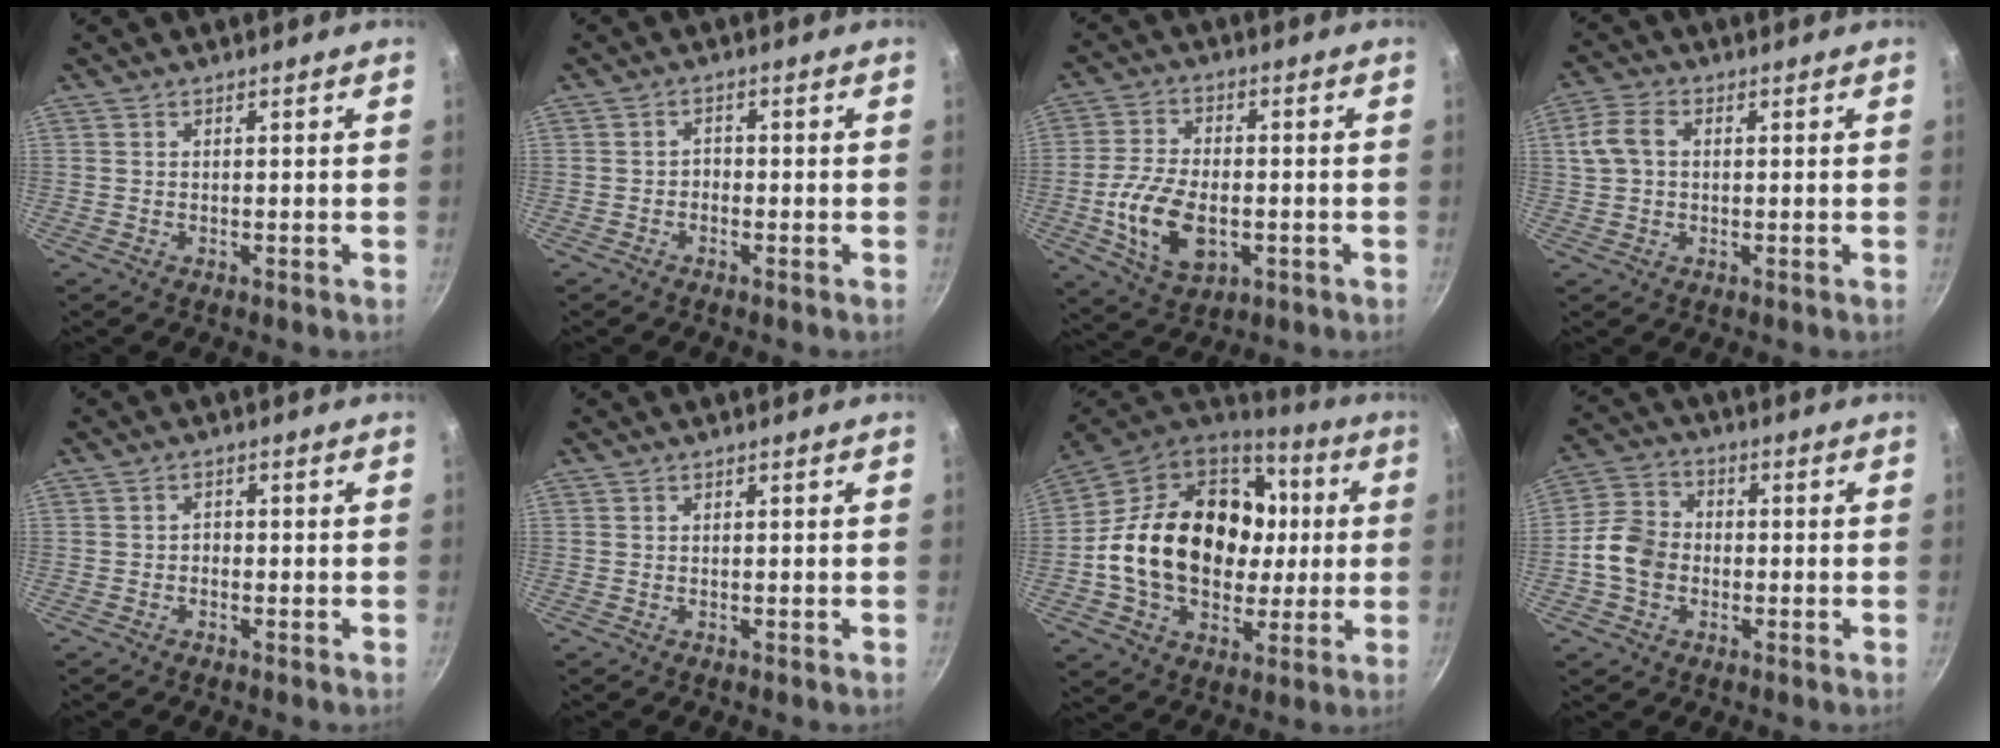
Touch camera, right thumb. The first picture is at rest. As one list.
[{"total": 1.4, "force": [-0.9, 1.0, 0.6], "torque": [-0.003, 0.011, -0.017]}, {"total": 12.5, "force": [-2.7, 7.4, 9.7], "torque": [-0.180, 0.011, -0.045]}, {"total": 5.7, "force": [0.9, 4.0, 3.9], "torque": [-0.077, 0.013, 0.011]}, {"total": 1.2, "force": [-0.7, 0.8, 0.4], "torque": [-0.003, 0.007, -0.013]}, {"total": 0.0}, {"total": 27.0, "force": [1.0, 20.4, 17.7], "torque": [-0.282, 0.034, 0.023]}, {"total": 8.7, "force": [-1.8, 7.0, 4.9], "torque": [-0.069, 0.021, -0.048]}]